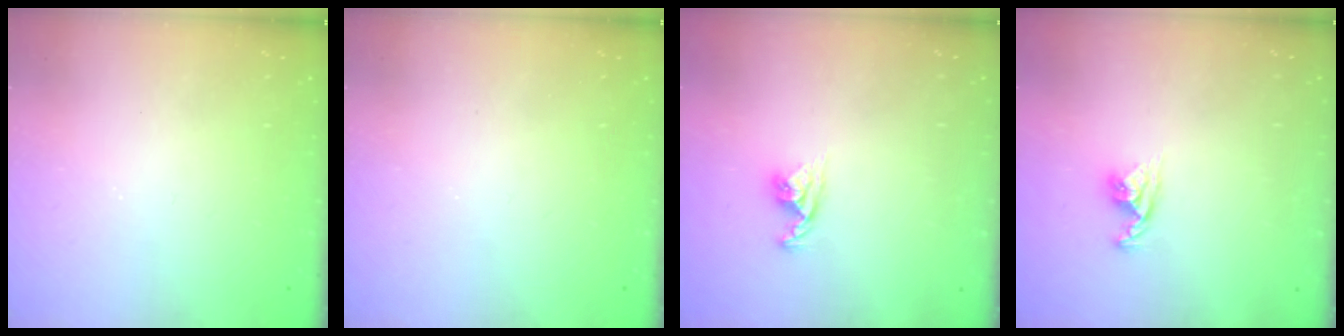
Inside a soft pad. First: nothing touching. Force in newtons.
{"total": 0.0}
{"total": 5.9, "press": 5.9, "slide": 0.5}
{"total": 5.9, "press": 5.9, "slide": 0.5}